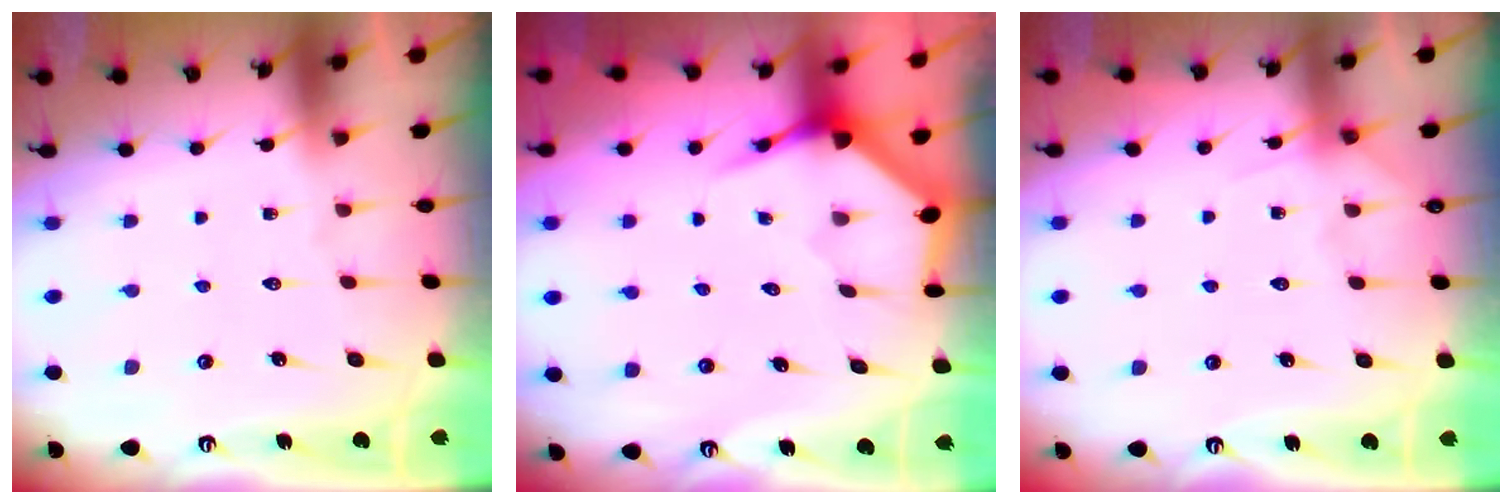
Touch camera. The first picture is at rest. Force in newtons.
{"total": 3.9, "press": 3.9, "slide": 0.5}
{"total": 5.0, "press": 4.9, "slide": 0.6}